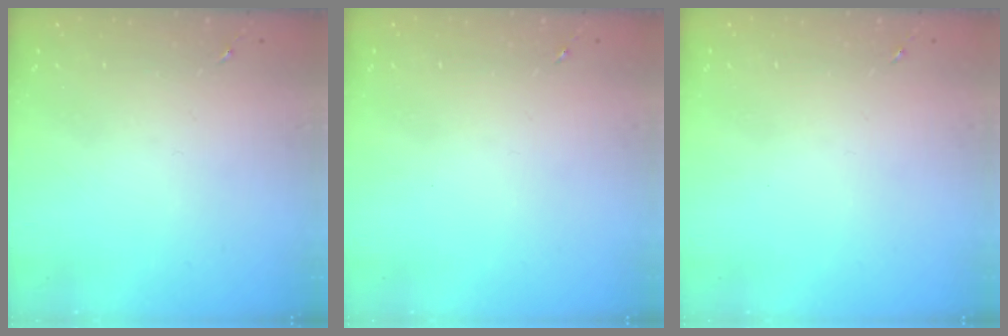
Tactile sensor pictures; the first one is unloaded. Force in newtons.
{"total": 0.0}
{"total": 0.0}